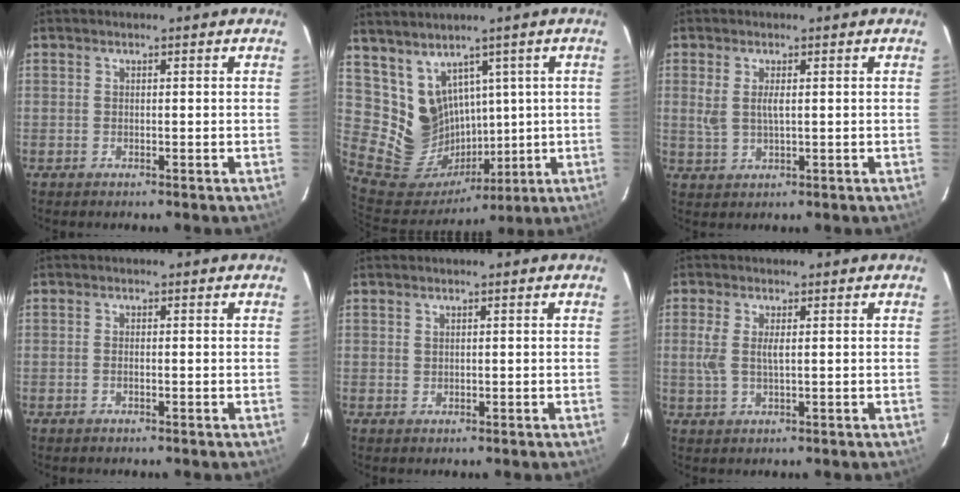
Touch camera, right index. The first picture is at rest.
{"total": 12.5, "force": [5.7, 10.5, 3.7], "torque": [-0.093, 0.001, 0.140]}
{"total": 3.7, "force": [0.8, 1.4, 3.3], "torque": [-0.068, -0.002, 0.018]}
{"total": 0.7, "force": [-0.2, 0.2, 0.6], "torque": [-0.014, 0.001, -0.004]}
{"total": 0.7, "force": [0.5, 0.4, 0.1], "torque": [-0.001, 0.002, 0.011]}
{"total": 3.8, "force": [0.7, 1.3, 3.5], "torque": [-0.079, 0.000, 0.012]}